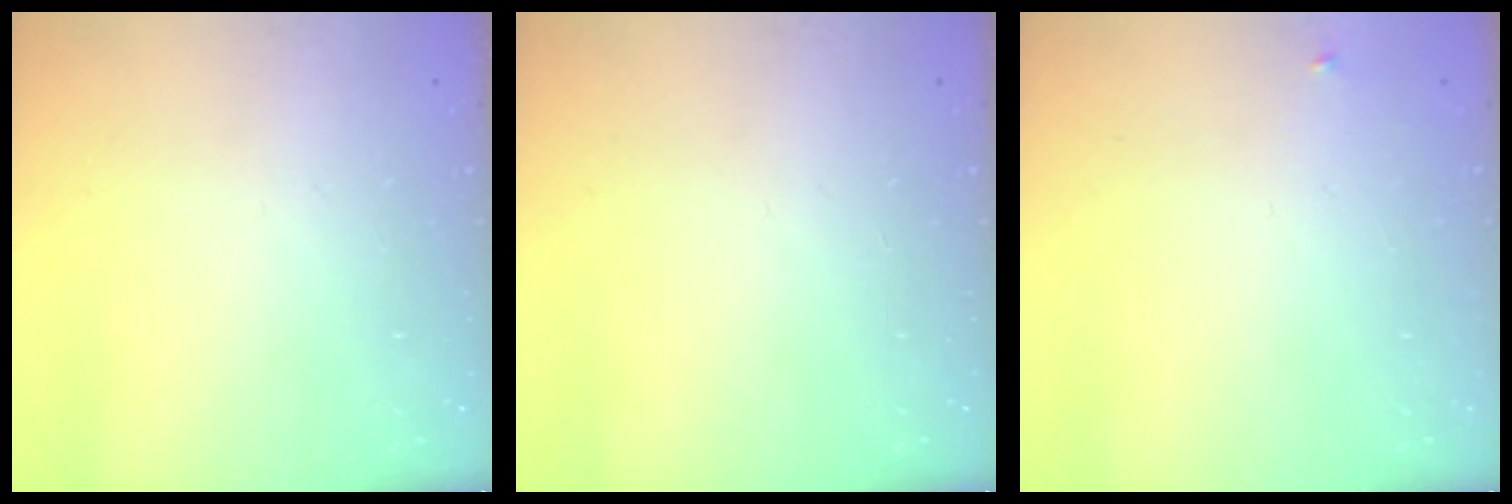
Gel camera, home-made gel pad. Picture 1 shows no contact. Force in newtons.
{"total": 0.0}
{"total": 2.3, "press": 2.3, "slide": 0.2}